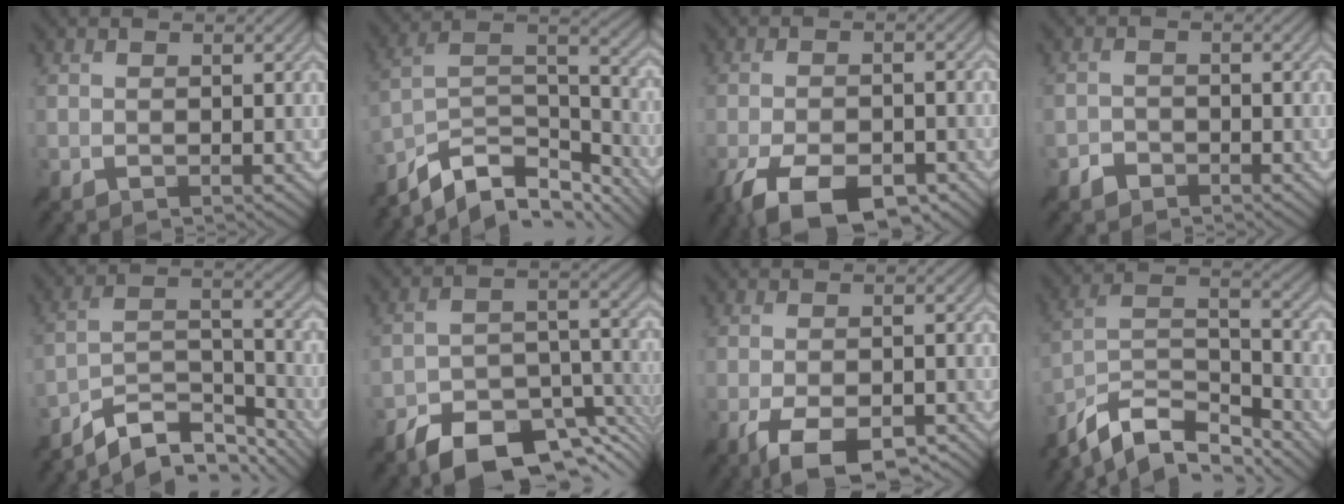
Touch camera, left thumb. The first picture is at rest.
{"total": 12.3, "force": [-8.6, 5.7, 6.6], "torque": [-0.150, -0.005, -0.147]}
{"total": 10.1, "force": [-6.3, 3.8, 6.9], "torque": [-0.130, -0.005, -0.111]}
{"total": 1.7, "force": [-1.2, 1.1, 0.4], "torque": [-0.004, 0.005, -0.030]}
{"total": 9.6, "force": [-7.7, 2.9, 5.0], "torque": [-0.088, 0.006, -0.152]}
{"total": 12.4, "force": [-8.8, 4.9, 7.2], "torque": [-0.121, -0.004, -0.159]}
{"total": 8.6, "force": [-5.0, 2.9, 6.4], "torque": [-0.115, -0.003, -0.079]}
{"total": 11.9, "force": [-9.1, 4.3, 6.3], "torque": [-0.144, 0.002, -0.170]}